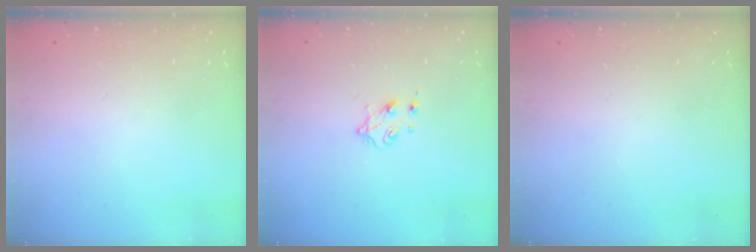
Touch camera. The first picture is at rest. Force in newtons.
{"total": 5.2, "press": 5.2, "slide": 0.5}
{"total": 0.0}